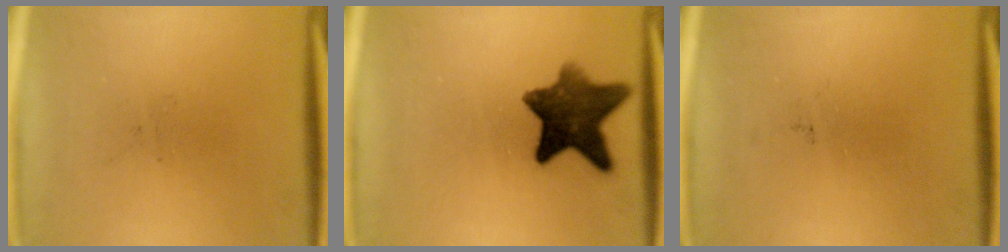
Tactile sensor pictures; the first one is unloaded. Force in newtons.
{"total": 10.3}
{"total": 0.0}